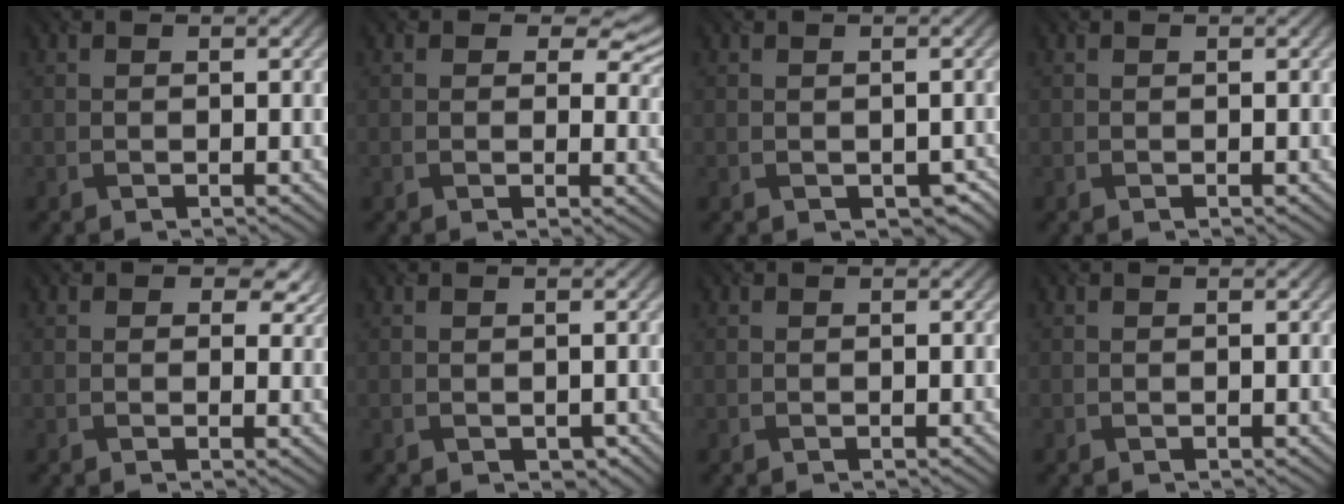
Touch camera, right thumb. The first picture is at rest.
{"total": 4.7, "force": [2.0, 3.1, 2.8], "torque": [-0.033, -0.008, 0.024]}
{"total": 1.8, "force": [-0.9, 1.5, 0.6], "torque": [-0.016, -0.016, -0.009]}
{"total": 0.0}
{"total": 3.5, "force": [1.4, 2.4, 2.1], "torque": [-0.026, -0.009, 0.018]}
{"total": 0.6, "force": [-0.3, 0.6, -0.1], "torque": [-0.002, -0.007, -0.007]}
{"total": 0.0}
{"total": 0.0}